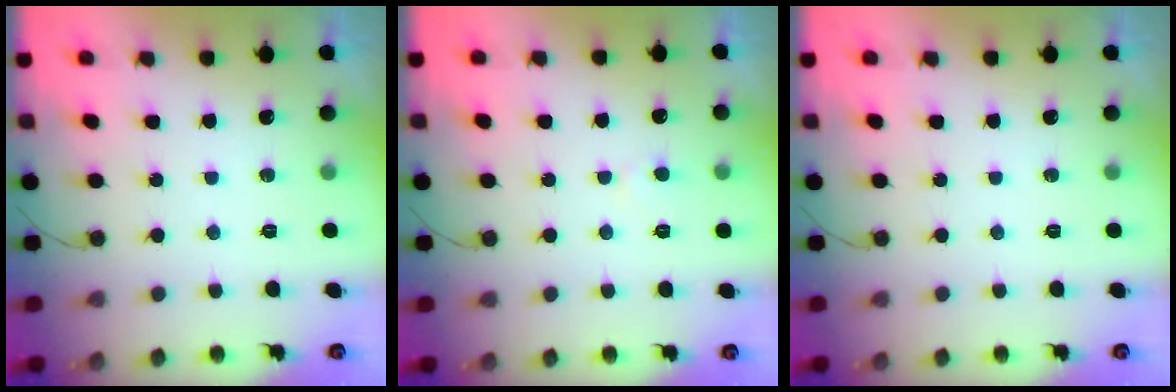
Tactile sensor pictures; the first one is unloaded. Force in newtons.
{"total": 3.2, "press": 3.2, "slide": 0.2}
{"total": 0.0}